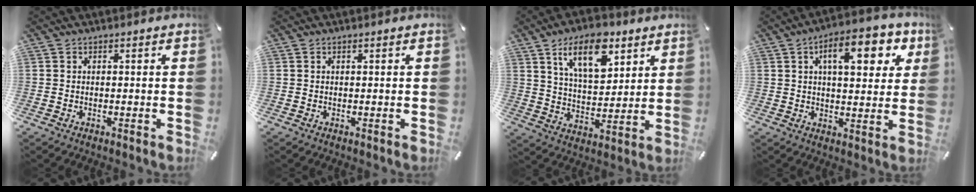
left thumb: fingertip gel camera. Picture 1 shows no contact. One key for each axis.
{"total": 0.0}
{"total": 14.4, "fx": 8.1, "fy": 7.5, "fz": 9.2, "tx": -0.151, "ty": -0.023, "tz": 0.143}
{"total": 13.3, "fx": 5.8, "fy": 6.0, "fz": 10.4, "tx": -0.146, "ty": -0.010, "tz": 0.090}